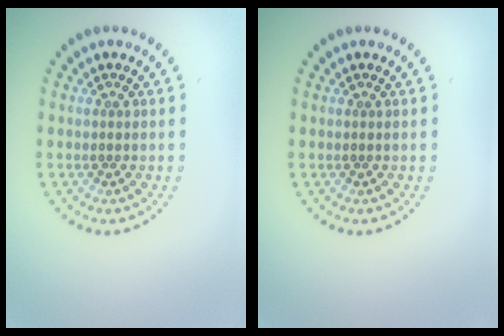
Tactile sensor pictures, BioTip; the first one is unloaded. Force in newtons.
{"total": 0.0}